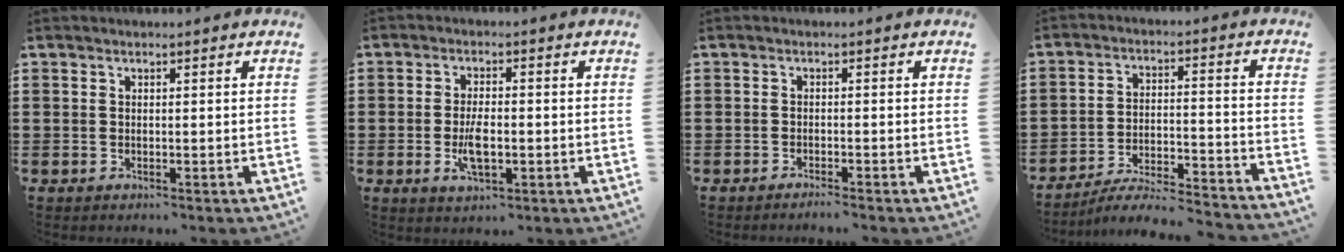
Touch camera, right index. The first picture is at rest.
{"total": 4.7, "force": [-1.0, 1.9, 4.1], "torque": [-0.085, 0.001, -0.019]}
{"total": 1.3, "force": [-1.2, -0.2, 0.3], "torque": [-0.006, 0.000, -0.024]}
{"total": 6.3, "force": [-5.9, 0.3, 2.2], "torque": [-0.037, 0.001, -0.116]}